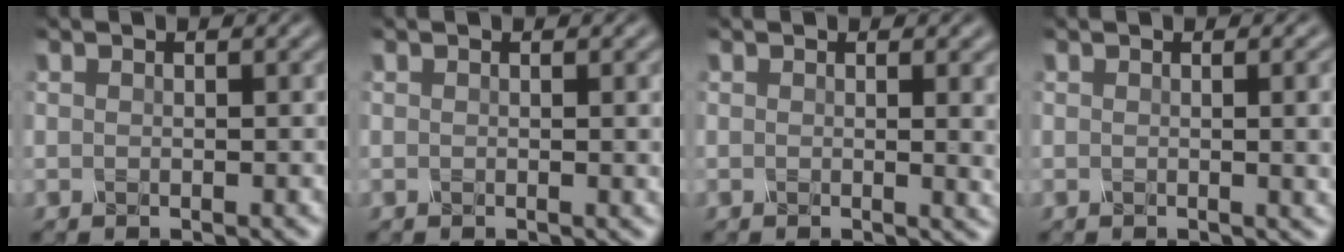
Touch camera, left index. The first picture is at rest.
{"total": 1.6, "force": [0.2, 0.6, 1.5], "torque": [-0.010, 0.003, 0.000]}
{"total": 3.3, "force": [0.4, 1.2, 3.0], "torque": [-0.023, 0.001, 0.004]}
{"total": 4.9, "force": [0.3, 2.0, 4.5], "torque": [-0.026, 0.008, 0.004]}